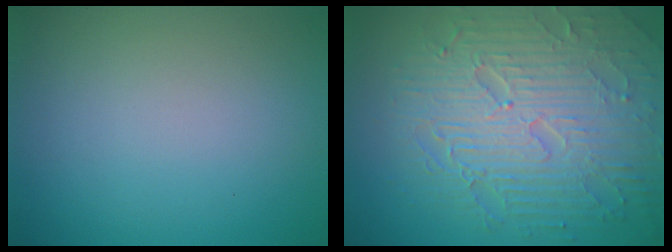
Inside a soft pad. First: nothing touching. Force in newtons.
{"total": 8.8, "press": 6.3, "slide": 6.1}